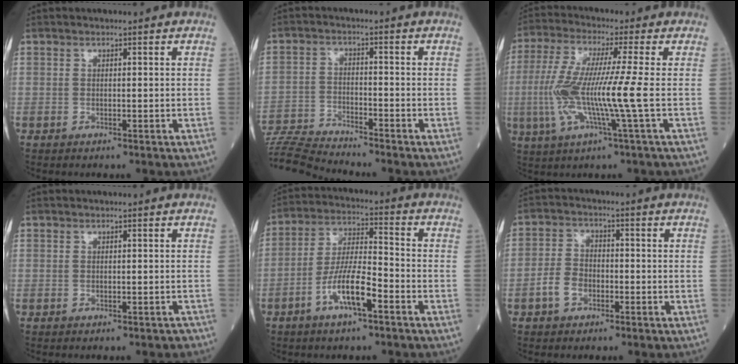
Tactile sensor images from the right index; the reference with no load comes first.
{"total": 8.1, "force": [-8.0, -1.3, 0.4], "torque": [-0.010, -0.009, -0.154]}
{"total": 11.6, "force": [-1.7, -0.9, 11.4], "torque": [-0.241, -0.008, -0.040]}
{"total": 1.0, "force": [-0.9, 0.4, 0.4], "torque": [-0.006, -0.001, -0.010]}
{"total": 8.8, "force": [-4.3, 1.6, 7.6], "torque": [-0.148, 0.003, -0.082]}
{"total": 4.4, "force": [-2.0, 3.0, 2.5], "torque": [-0.058, 0.011, -0.040]}